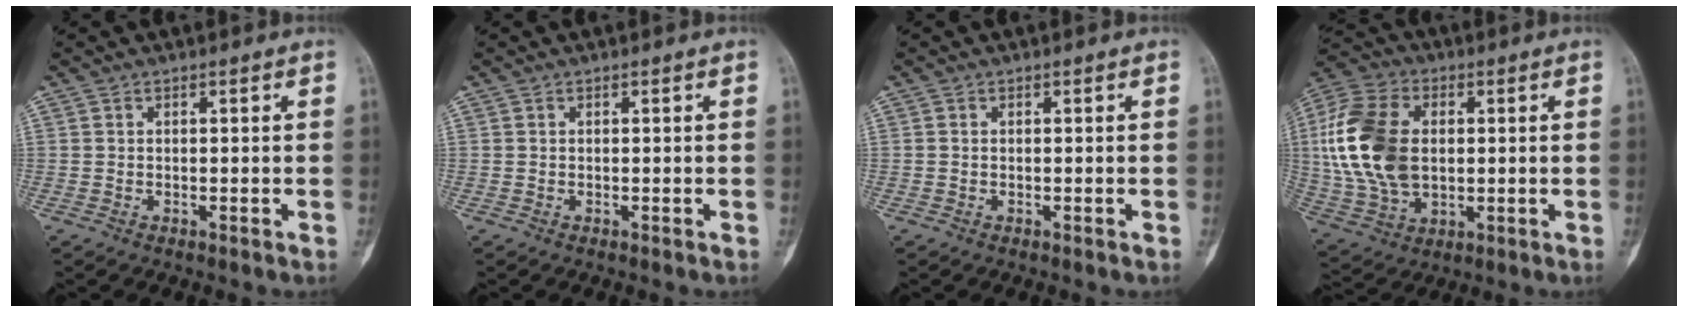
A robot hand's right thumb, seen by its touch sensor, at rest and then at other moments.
{"total": 0.0}
{"total": 0.0}
{"total": 19.0, "force": [1.5, 12.6, 14.2], "torque": [-0.287, 0.007, 0.033]}